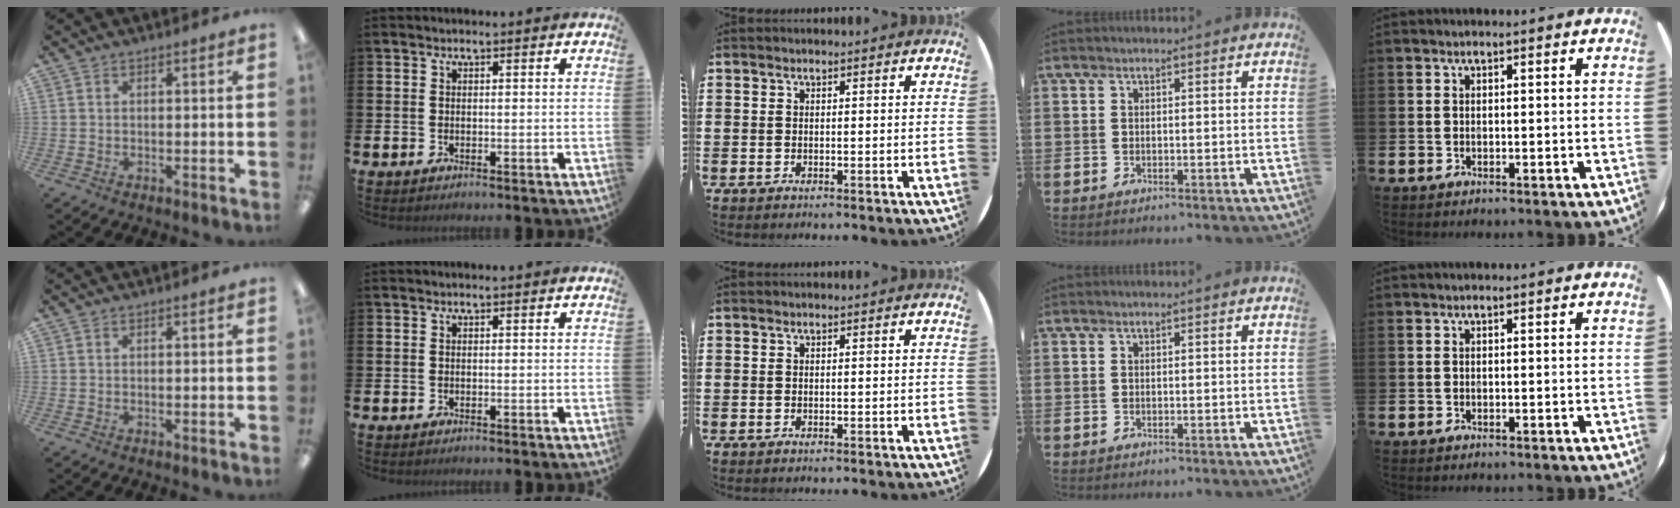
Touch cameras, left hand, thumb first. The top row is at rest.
{}